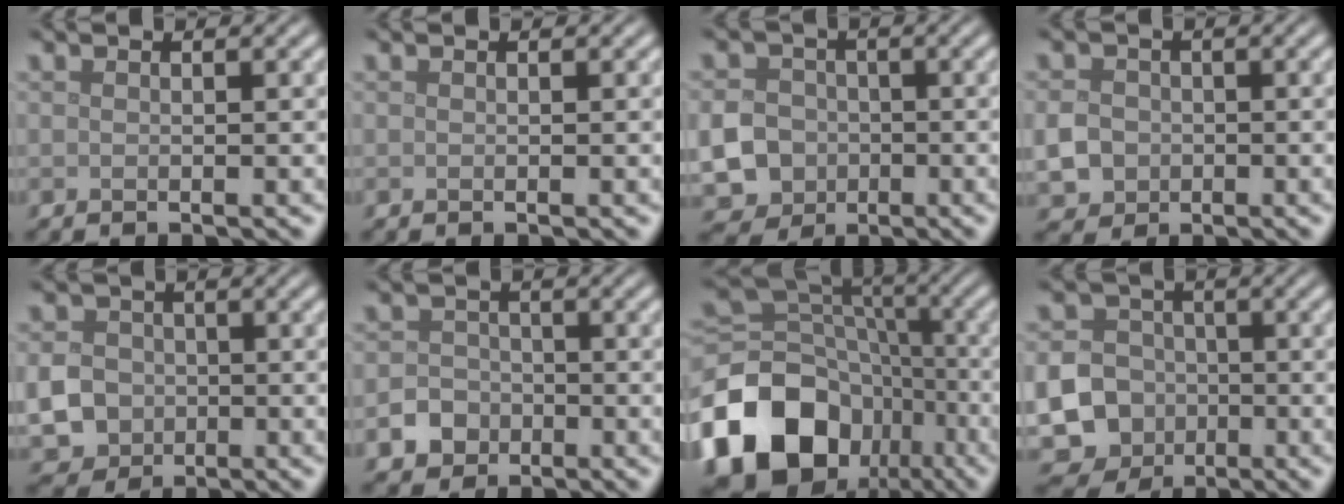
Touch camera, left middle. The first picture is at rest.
{"total": 0.0}
{"total": 10.4, "force": [-2.8, 9.5, 3.1], "torque": [-0.082, -0.024, -0.080]}
{"total": 3.2, "force": [-0.6, 2.8, 1.3], "torque": [-0.026, -0.004, -0.012]}
{"total": 6.2, "force": [-1.2, 5.6, 2.5], "torque": [-0.057, -0.013, -0.043]}
{"total": 3.3, "force": [-1.7, 2.7, 0.7], "torque": [0.005, -0.004, -0.035]}
{"total": 16.3, "force": [-7.9, 11.9, 7.8], "torque": [-0.183, -0.013, -0.142]}
{"total": 18.0, "force": [-5.9, 16.5, 4.1], "torque": [-0.125, -0.046, -0.124]}